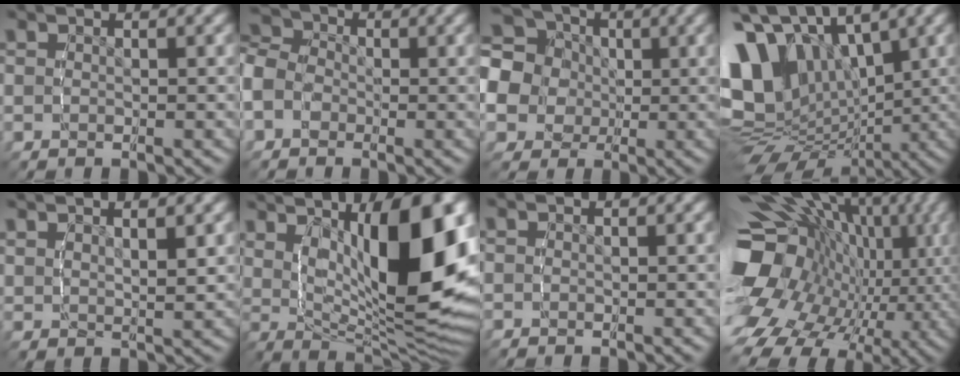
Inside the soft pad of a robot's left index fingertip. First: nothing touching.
{"total": 8.2, "force": [1.1, 7.2, 3.8], "torque": [-0.080, 0.008, -0.001]}
{"total": 15.7, "force": [2.7, 13.7, 7.2], "torque": [-0.174, -0.025, 0.037]}
{"total": 15.0, "force": [1.4, 11.6, 9.4], "torque": [-0.200, -0.031, 0.032]}
{"total": 2.7, "force": [2.3, 0.2, 1.5], "torque": [-0.026, -0.004, 0.049]}
{"total": 15.3, "force": [2.8, 6.6, 13.5], "torque": [-0.203, -0.008, 0.059]}
{"total": 0.0}
{"total": 19.2, "force": [0.7, 14.1, 13.0], "torque": [-0.234, -0.044, 0.028]}